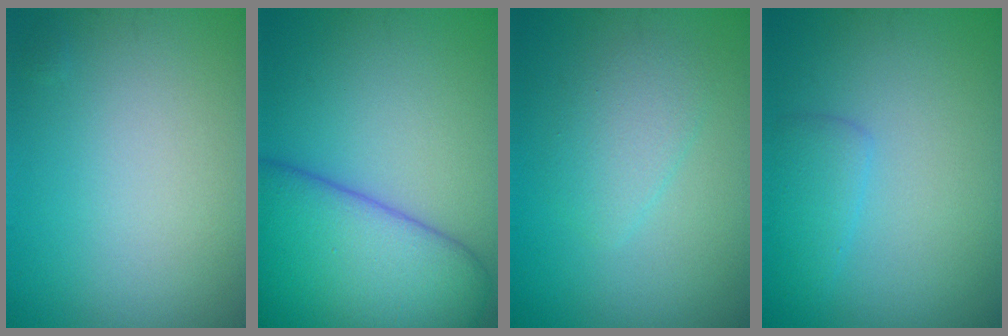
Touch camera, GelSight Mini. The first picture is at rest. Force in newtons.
{"total": 10.8, "press": 10.8, "slide": 0.5}
{"total": 2.4, "press": 2.4, "slide": 0.2}
{"total": 1.9, "press": 1.9, "slide": 0.2}